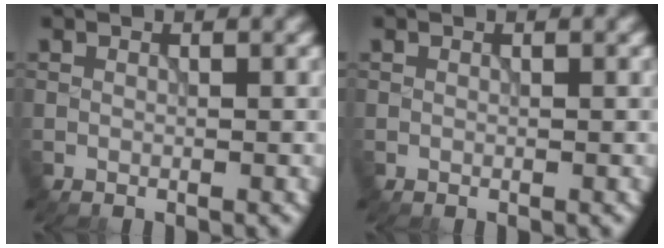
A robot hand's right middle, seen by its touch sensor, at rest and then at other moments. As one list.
[{"total": 0.0}]